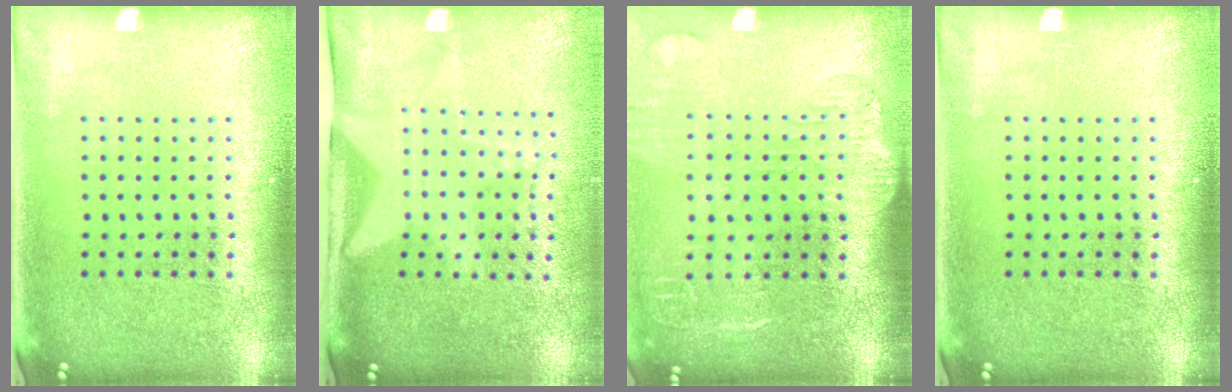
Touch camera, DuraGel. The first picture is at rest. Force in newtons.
{"total": 1.7, "press": 1.5, "slide": 0.7}
{"total": 1.8, "press": 1.5, "slide": 0.9}
{"total": 0.0}